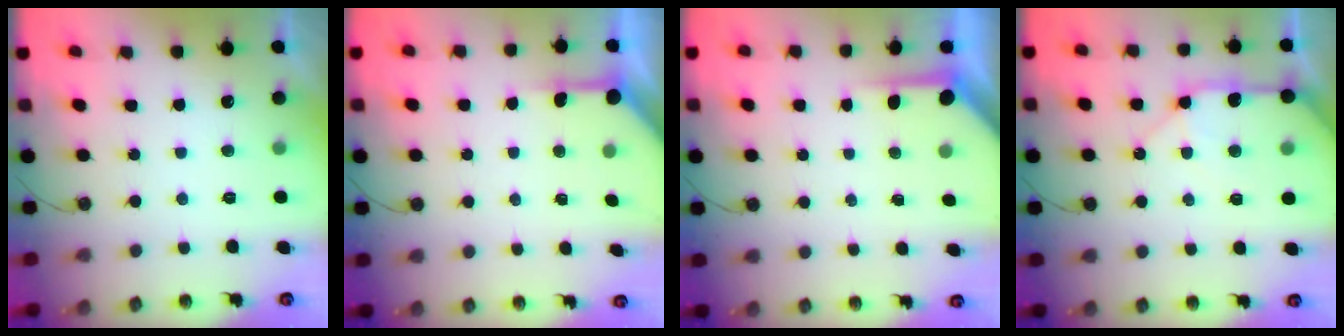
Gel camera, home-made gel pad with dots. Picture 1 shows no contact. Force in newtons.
{"total": 4.9, "press": 4.9, "slide": 0.3}
{"total": 4.0, "press": 3.9, "slide": 0.2}
{"total": 13.1, "press": 13.0, "slide": 1.8}